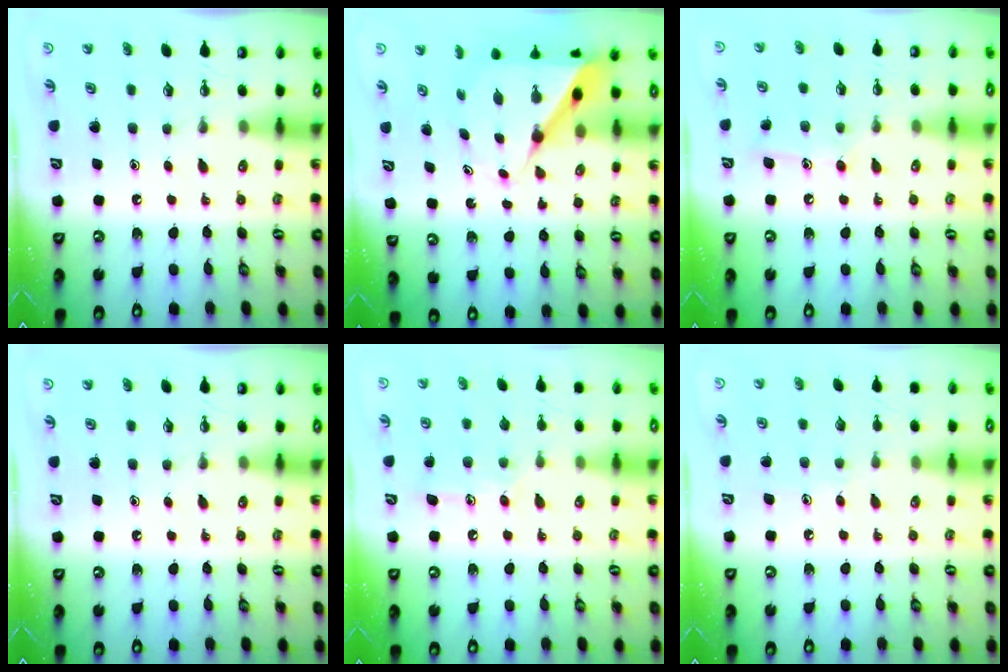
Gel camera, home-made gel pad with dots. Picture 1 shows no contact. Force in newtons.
{"total": 9.0, "press": 9.0, "slide": 0.7}
{"total": 7.9, "press": 7.9, "slide": 0.4}
{"total": 0.0}
{"total": 9.7, "press": 9.7, "slide": 0.7}
{"total": 3.8, "press": 3.8, "slide": 0.4}